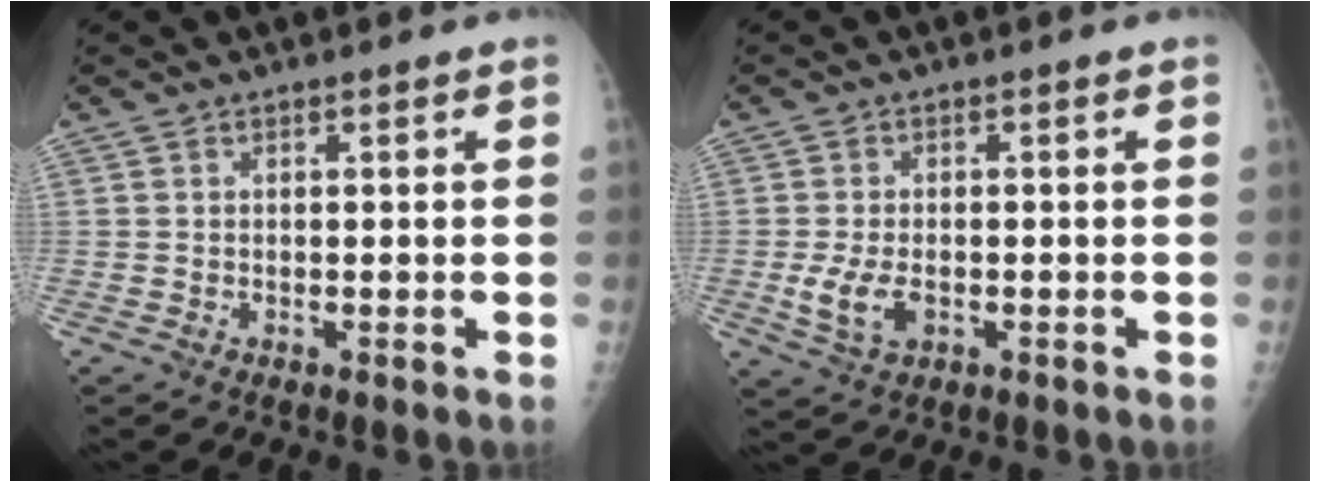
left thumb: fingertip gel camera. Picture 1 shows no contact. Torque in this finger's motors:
{"motor_torque": [-0.42, 0.56, 0.67, 0.15, 0.08]}